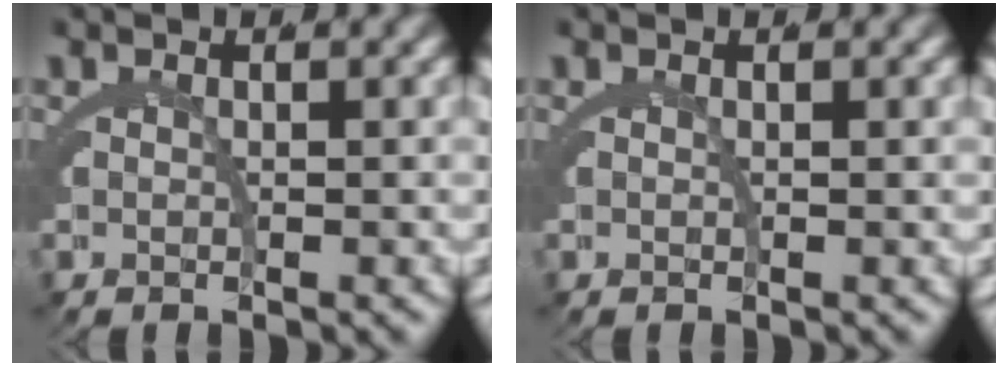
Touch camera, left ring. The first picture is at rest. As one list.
[{"total": 0.0}]